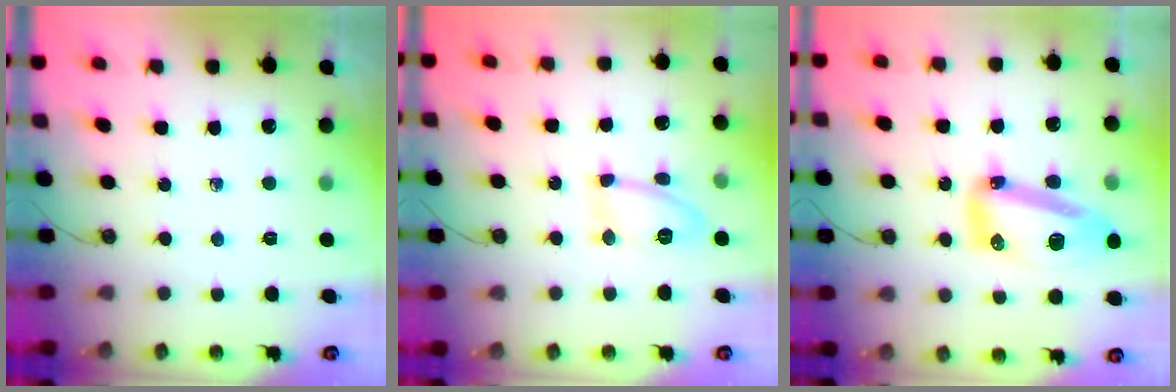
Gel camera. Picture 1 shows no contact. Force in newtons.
{"total": 10.3, "press": 10.3, "slide": 0.5}
{"total": 15.5, "press": 15.1, "slide": 3.1}